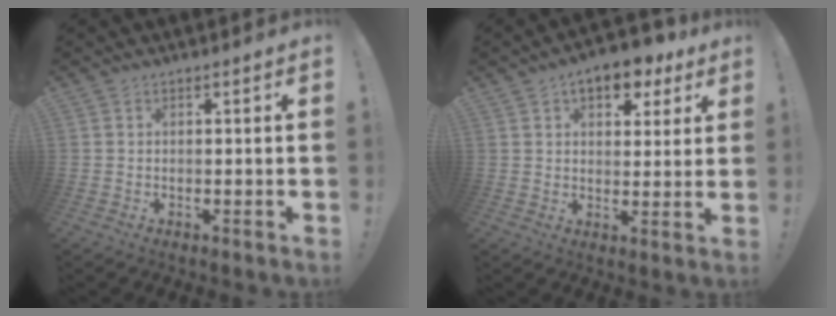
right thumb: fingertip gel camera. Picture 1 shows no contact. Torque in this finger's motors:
{"motor_torque": [0.49, 2.66, 0.43, -0.02, 0.06]}